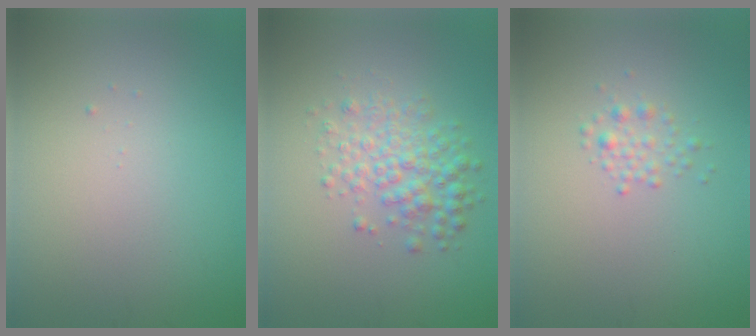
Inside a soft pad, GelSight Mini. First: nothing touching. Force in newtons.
{"total": 3.7, "press": 3.7, "slide": 0.0}
{"total": 1.4, "press": 1.4, "slide": 0.1}